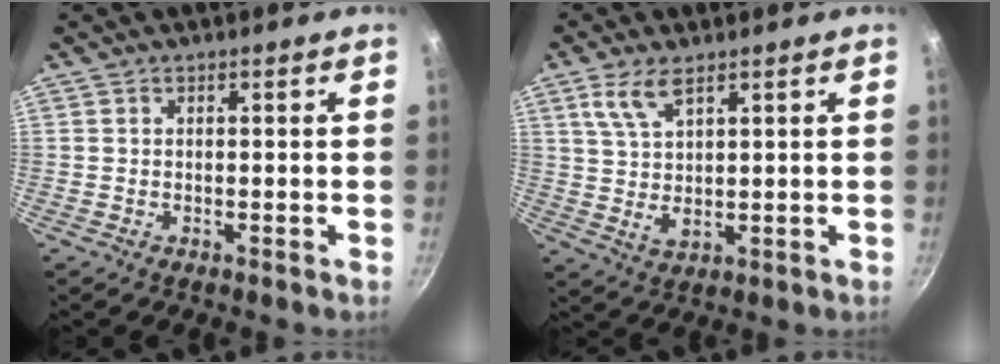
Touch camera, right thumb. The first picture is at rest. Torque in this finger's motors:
{"motor_torque": [-0.36, 0.53, -0.14, -0.05, 0.20]}